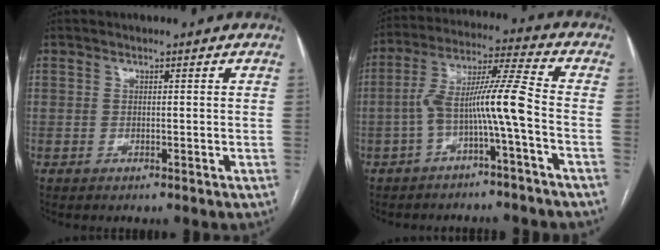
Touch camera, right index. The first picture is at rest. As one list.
[{"total": 8.9, "force": [-2.7, -0.6, 8.5], "torque": [-0.156, 0.032, -0.047]}]